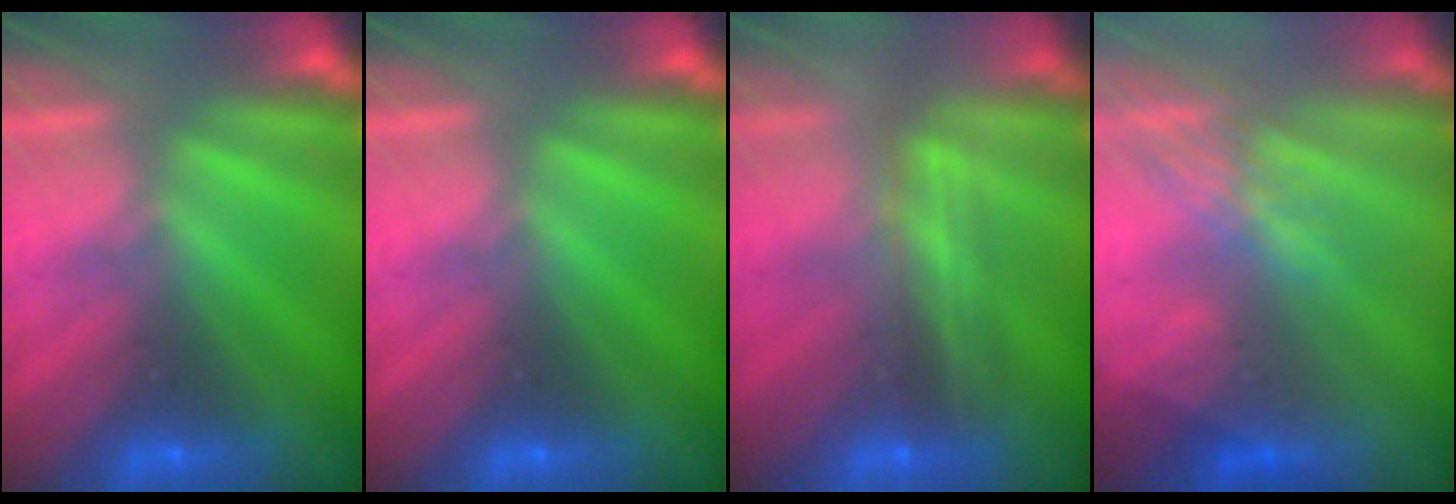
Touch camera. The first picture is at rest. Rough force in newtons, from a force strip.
{"total": 0.0}
{"total": 2.4}
{"total": 2.9}